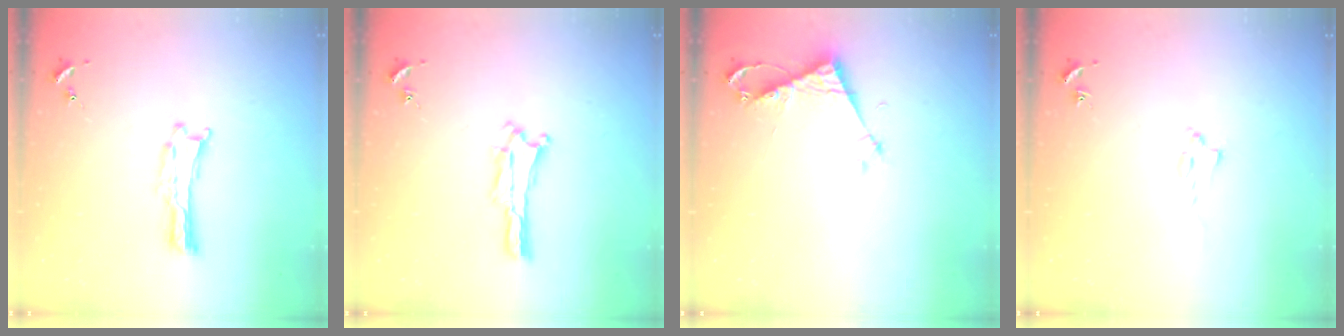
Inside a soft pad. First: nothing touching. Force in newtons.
{"total": 1.3, "press": 1.3, "slide": 0.4}
{"total": 4.9, "press": 4.9, "slide": 0.2}
{"total": 1.4, "press": 1.4, "slide": 0.2}